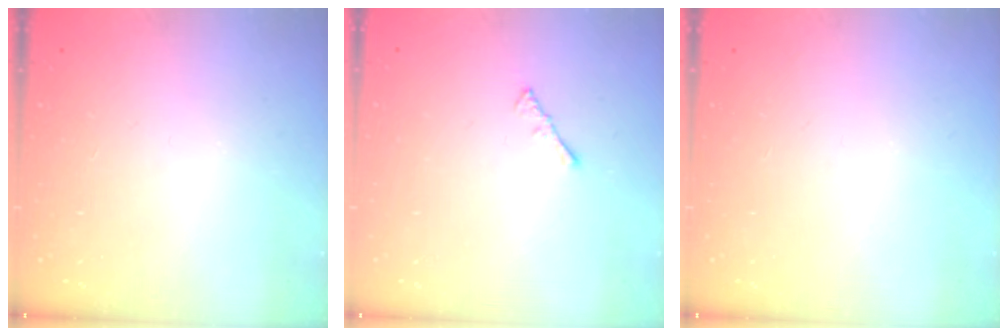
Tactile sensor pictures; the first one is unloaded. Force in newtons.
{"total": 1.5, "press": 1.4, "slide": 0.4}
{"total": 0.0}